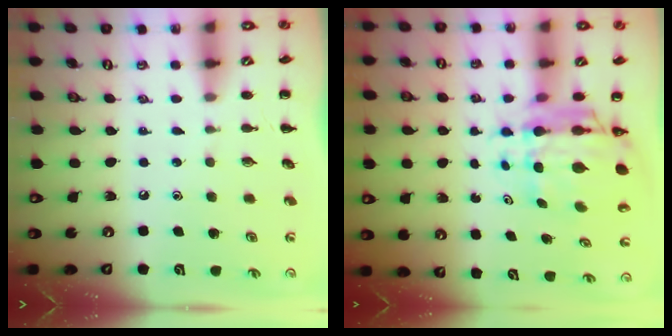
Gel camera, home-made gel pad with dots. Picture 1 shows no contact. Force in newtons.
{"total": 8.1, "press": 7.8, "slide": 2.4}